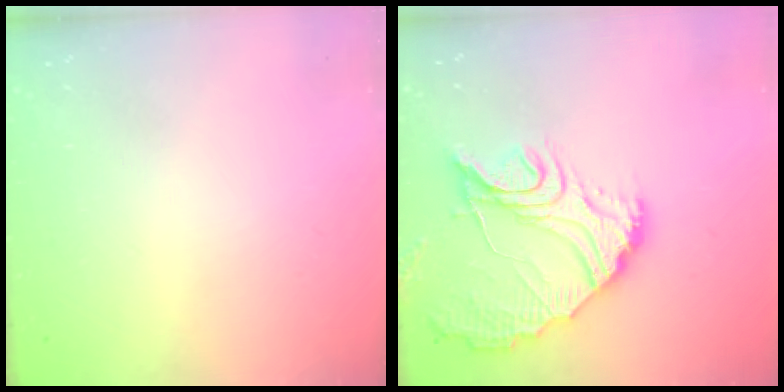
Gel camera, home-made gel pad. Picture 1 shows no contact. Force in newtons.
{"total": 17.9, "press": 17.9, "slide": 0.6}